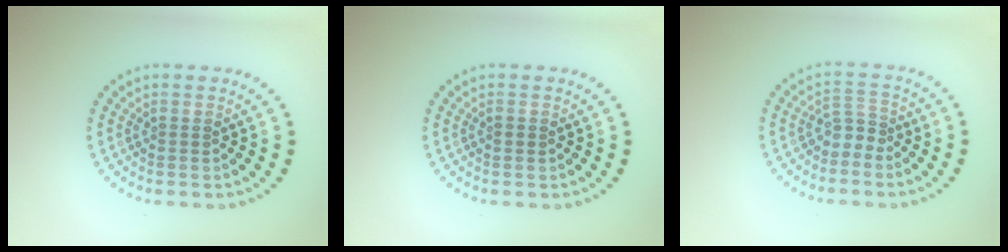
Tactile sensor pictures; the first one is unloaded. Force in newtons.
{"total": 0.6, "press": 0.6, "slide": 0.0}
{"total": 1.7, "press": 1.2, "slide": 1.3}